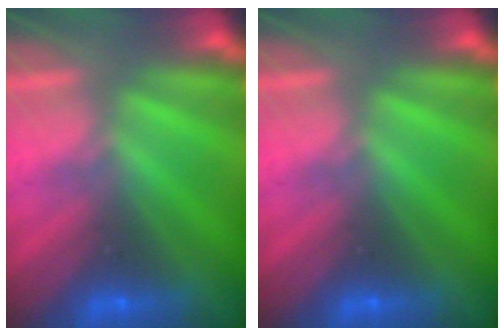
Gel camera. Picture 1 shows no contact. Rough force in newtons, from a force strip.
{"total": 0.0}